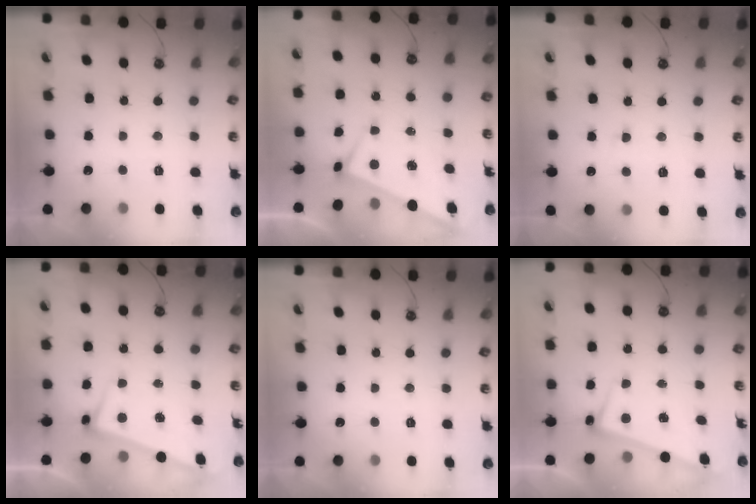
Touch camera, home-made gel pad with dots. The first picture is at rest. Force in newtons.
{"total": 2.8, "press": 2.8, "slide": 0.4}
{"total": 1.0, "press": 0.8, "slide": 0.5}
{"total": 2.7, "press": 2.6, "slide": 0.7}
{"total": 0.0}
{"total": 2.4, "press": 2.3, "slide": 0.7}